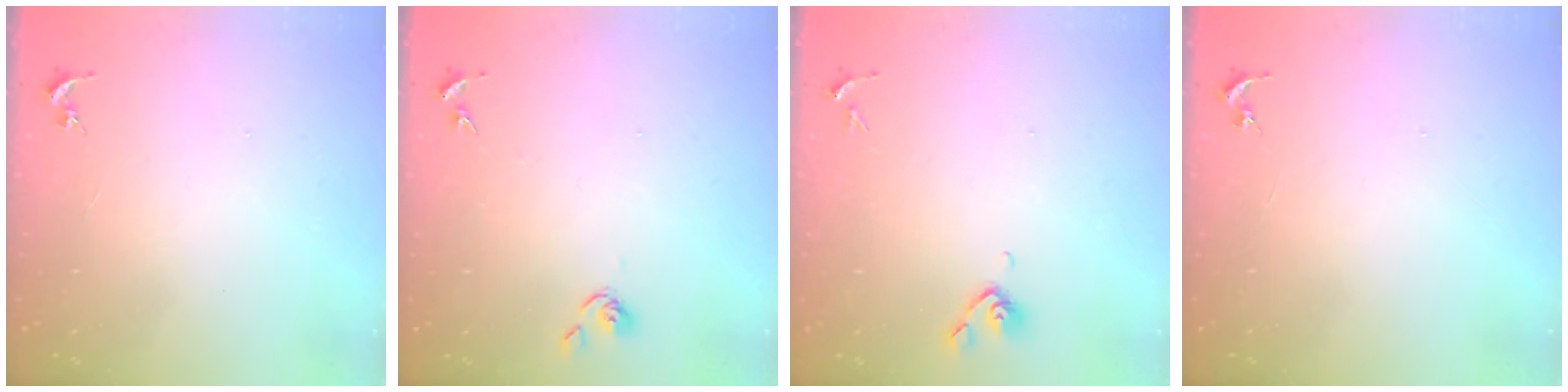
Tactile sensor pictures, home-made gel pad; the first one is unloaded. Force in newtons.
{"total": 6.3, "press": 6.3, "slide": 0.5}
{"total": 5.5, "press": 5.3, "slide": 1.5}
{"total": 0.0}